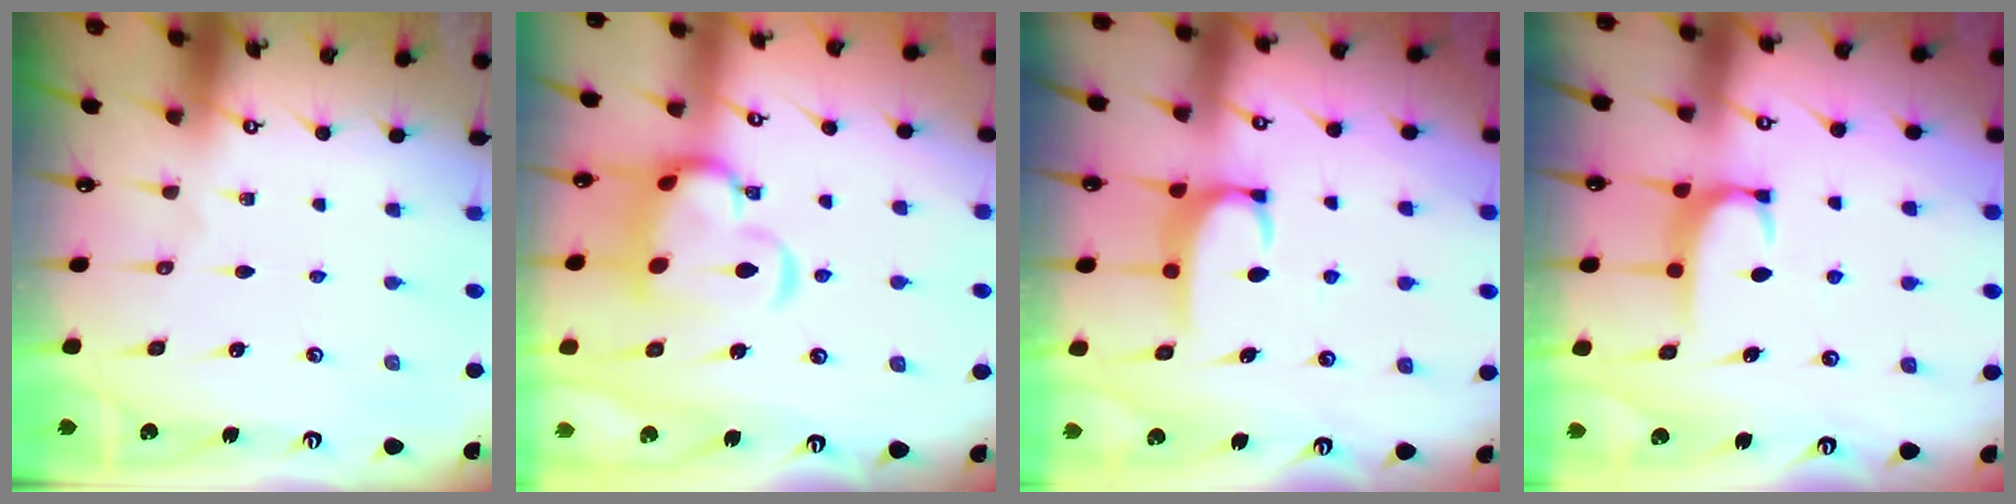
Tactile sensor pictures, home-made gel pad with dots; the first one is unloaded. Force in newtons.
{"total": 9.2, "press": 9.0, "slide": 1.9}
{"total": 2.8, "press": 2.8, "slide": 0.5}
{"total": 1.6, "press": 1.6, "slide": 0.5}